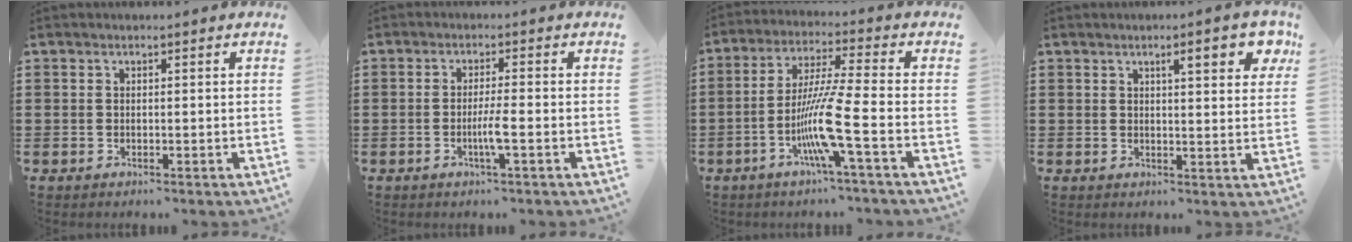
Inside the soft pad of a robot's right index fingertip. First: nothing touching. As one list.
[{"total": 3.4, "force": [-1.1, 0.0, 3.3], "torque": [-0.065, -0.007, -0.024]}, {"total": 10.4, "force": [-3.8, -0.2, 9.6], "torque": [-0.203, -0.018, -0.082]}, {"total": 5.5, "force": [2.7, 1.2, 4.7], "torque": [-0.065, -0.004, 0.038]}]